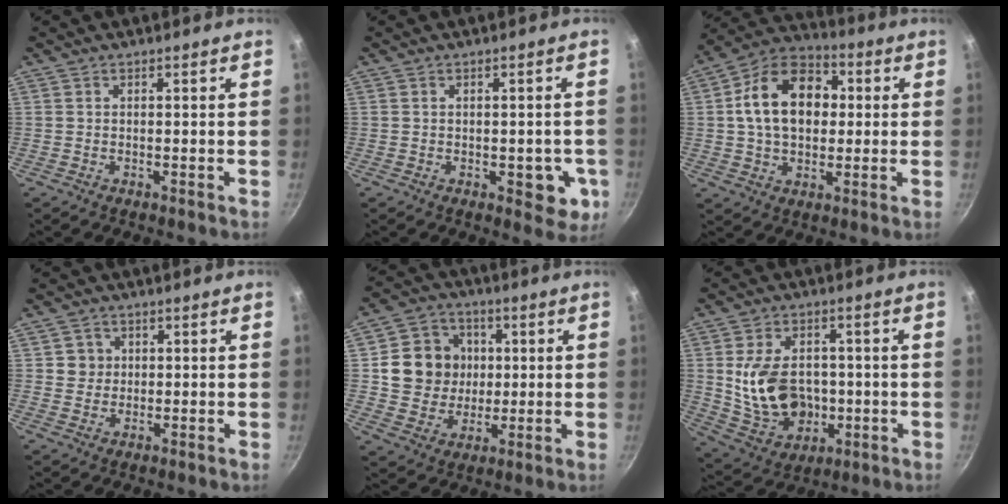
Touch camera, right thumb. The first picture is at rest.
{"total": 6.0, "force": [-1.4, 3.2, 4.8], "torque": [-0.031, 0.001, -0.014]}
{"total": 16.5, "force": [2.0, 11.6, 11.5], "torque": [-0.159, 0.027, 0.018]}
{"total": 3.2, "force": [0.6, 3.1, 0.6], "torque": [0.013, 0.006, 0.006]}
{"total": 12.7, "force": [1.8, 11.5, 5.0], "torque": [-0.055, 0.008, 0.030]}
{"total": 15.3, "force": [-0.3, 11.2, 10.4], "torque": [-0.156, 0.004, 0.012]}